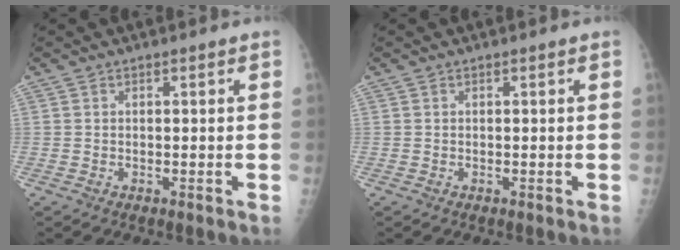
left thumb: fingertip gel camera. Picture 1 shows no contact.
{"total": 0.0}